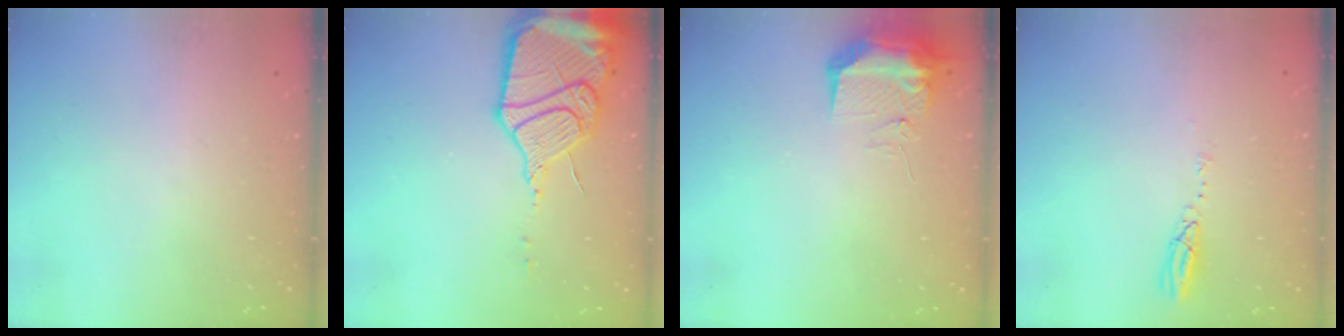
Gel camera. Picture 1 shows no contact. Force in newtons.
{"total": 19.2, "press": 18.4, "slide": 5.2}
{"total": 9.5, "press": 9.4, "slide": 1.4}
{"total": 3.7, "press": 3.7, "slide": 0.1}